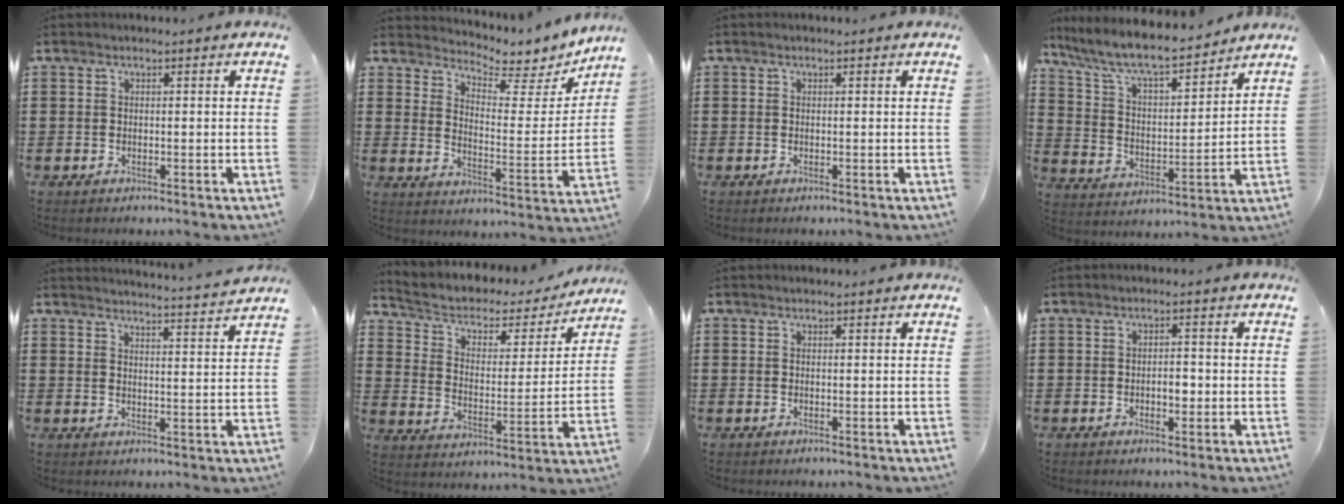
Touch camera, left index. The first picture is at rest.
{"total": 4.7, "force": [4.5, 0.5, 0.9], "torque": [-0.031, -0.050, 0.070]}
{"total": 0.0}
{"total": 8.7, "force": [7.6, 1.2, 3.9], "torque": [-0.108, -0.043, 0.128]}
{"total": 3.4, "force": [3.3, -0.8, 0.4], "torque": [-0.013, -0.029, 0.054]}
{"total": 3.9, "force": [2.5, 2.4, 1.8], "torque": [-0.054, -0.017, 0.033]}
{"total": 0.0}
{"total": 2.5, "force": [-0.5, 1.2, 2.1], "torque": [-0.035, 0.001, -0.012]}